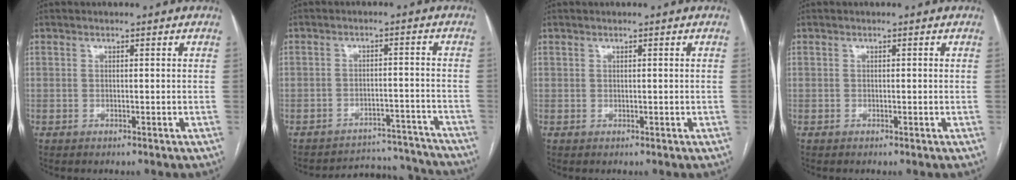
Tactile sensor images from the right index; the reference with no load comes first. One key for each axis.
{"total": 12.3, "fx": -11.9, "fy": 2.9, "fz": -0.6, "tx": 0.025, "ty": 0.037, "tz": -0.146}
{"total": 0.0}
{"total": 0.0}